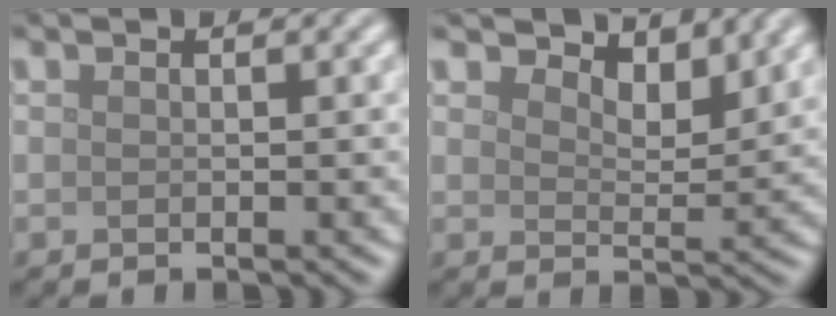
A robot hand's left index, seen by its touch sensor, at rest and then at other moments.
{"total": 4.2, "force": [3.8, 1.2, 1.4], "torque": [-0.031, -0.002, 0.054]}